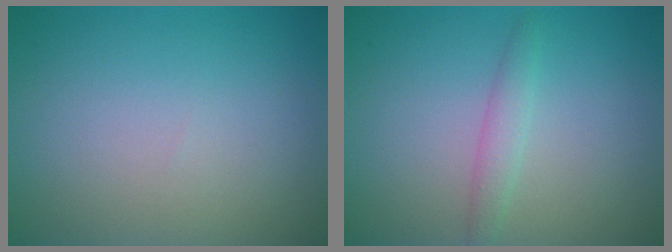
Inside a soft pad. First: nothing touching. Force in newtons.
{"total": 1.6, "press": 1.6, "slide": 0.0}